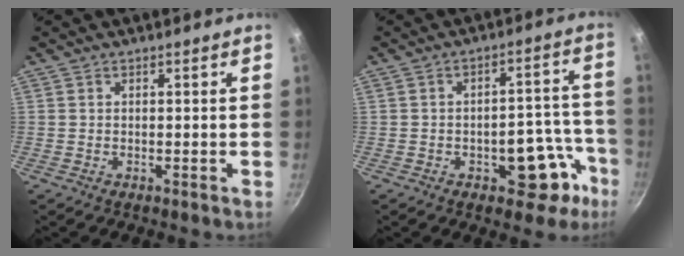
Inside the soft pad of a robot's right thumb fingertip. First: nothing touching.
{"total": 11.6, "force": [-5.2, 6.5, 8.0], "torque": [-0.036, 0.053, -0.060]}